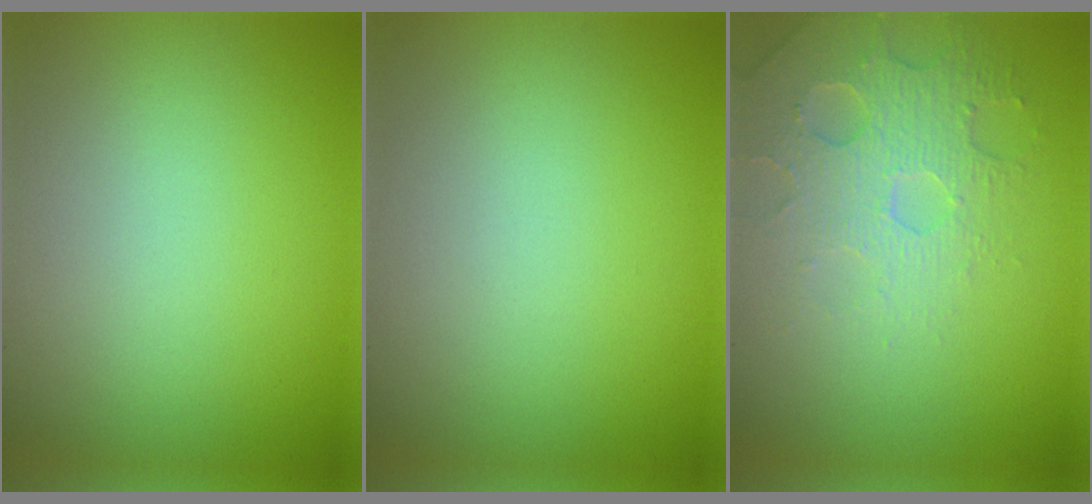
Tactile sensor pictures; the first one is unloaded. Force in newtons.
{"total": 0.0}
{"total": 4.9, "press": 3.4, "slide": 3.5}